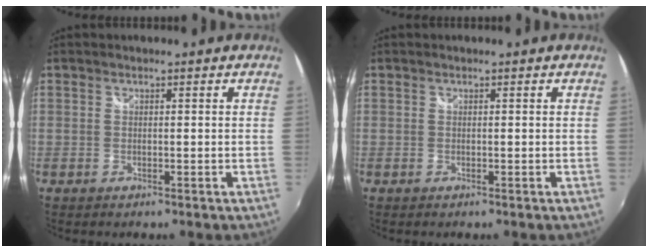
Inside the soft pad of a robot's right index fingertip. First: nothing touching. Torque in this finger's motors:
{"motor_torque": [0.14, 0.17, -0.01, 0.00]}